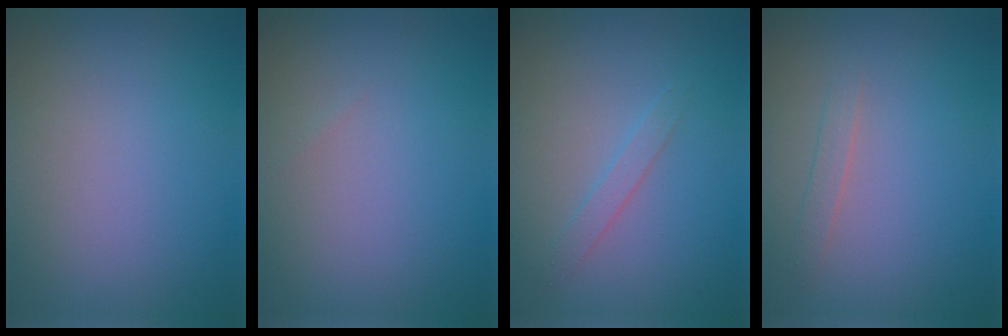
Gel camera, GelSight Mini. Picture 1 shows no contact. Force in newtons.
{"total": 0.0}
{"total": 1.3, "press": 1.3, "slide": 0.1}
{"total": 1.1, "press": 1.1, "slide": 0.0}